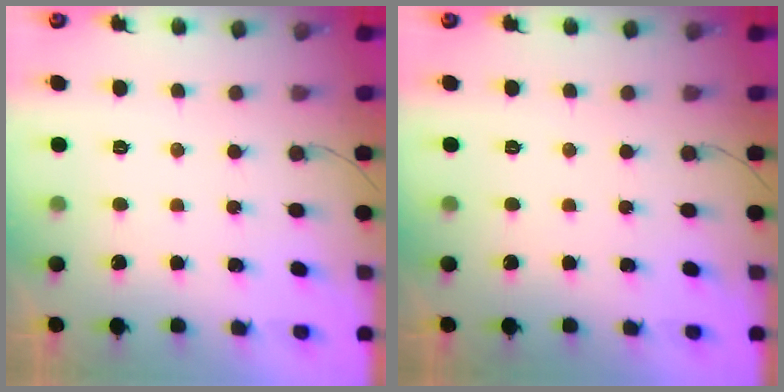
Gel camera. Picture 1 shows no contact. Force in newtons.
{"total": 0.0}